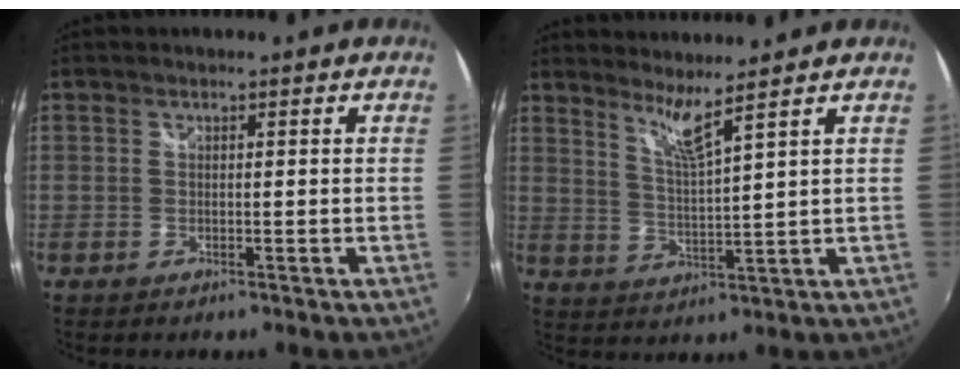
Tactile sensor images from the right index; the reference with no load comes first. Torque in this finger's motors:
{"motor_torque": [-0.13, 0.33, 0.06, 0.06]}